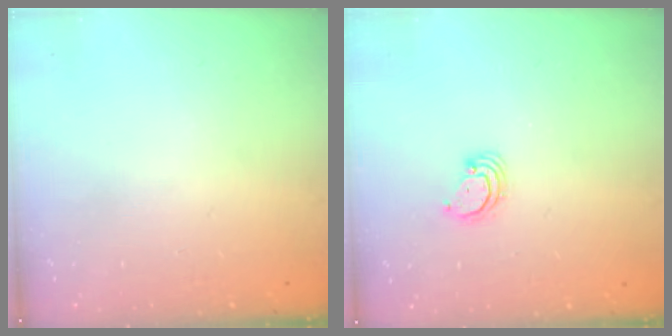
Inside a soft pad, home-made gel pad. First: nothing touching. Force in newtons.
{"total": 2.9, "press": 2.9, "slide": 0.3}